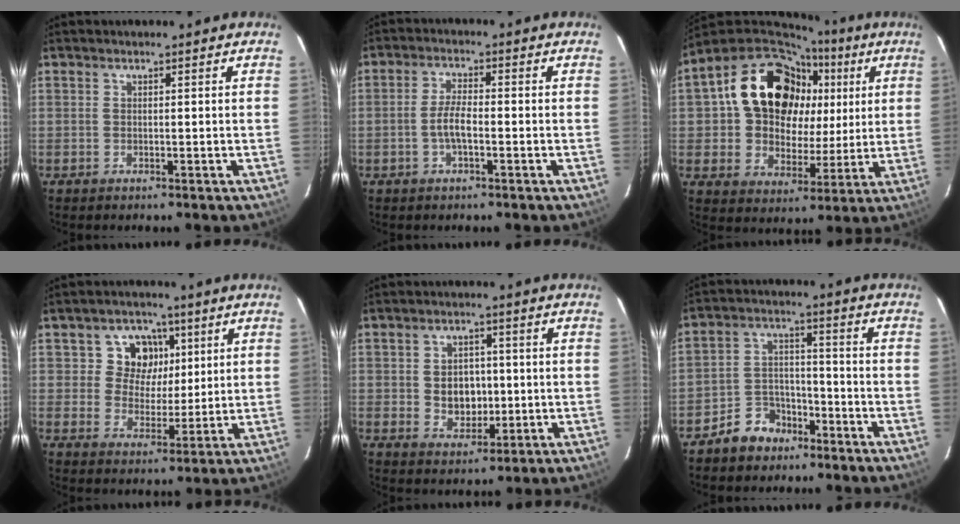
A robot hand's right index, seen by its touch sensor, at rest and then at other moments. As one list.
[{"total": 4.2, "force": [-1.4, 1.2, 3.8], "torque": [-0.079, 0.003, -0.026]}, {"total": 21.1, "force": [7.3, 16.1, 11.5], "torque": [-0.235, 0.058, 0.137]}, {"total": 8.0, "force": [2.6, 7.1, 2.6], "torque": [-0.050, 0.005, 0.042]}, {"total": 6.6, "force": [-0.2, 5.3, 3.9], "torque": [-0.074, 0.006, 0.008]}, {"total": 7.9, "force": [-5.8, 5.0, 2.0], "torque": [-0.050, 0.025, -0.092]}]